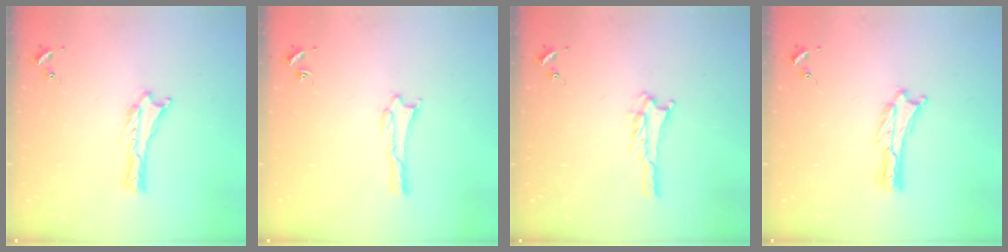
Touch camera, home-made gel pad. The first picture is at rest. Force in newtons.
{"total": 0.9, "press": 0.8, "slide": 0.1}
{"total": 2.8, "press": 2.8, "slide": 0.3}
{"total": 0.0}